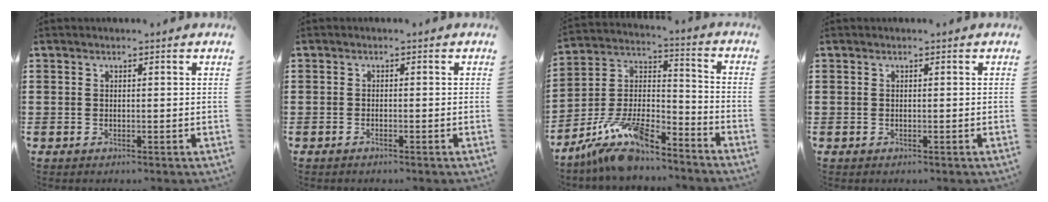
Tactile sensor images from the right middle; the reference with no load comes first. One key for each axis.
{"total": 0.6, "fx": -0.5, "fy": -0.1, "fz": 0.3, "tx": -0.008, "ty": -0.004, "tz": -0.010}
{"total": 11.8, "fx": -10.0, "fy": 2.6, "fz": 5.6, "tx": -0.119, "ty": 0.017, "tz": -0.201}
{"total": 0.0}